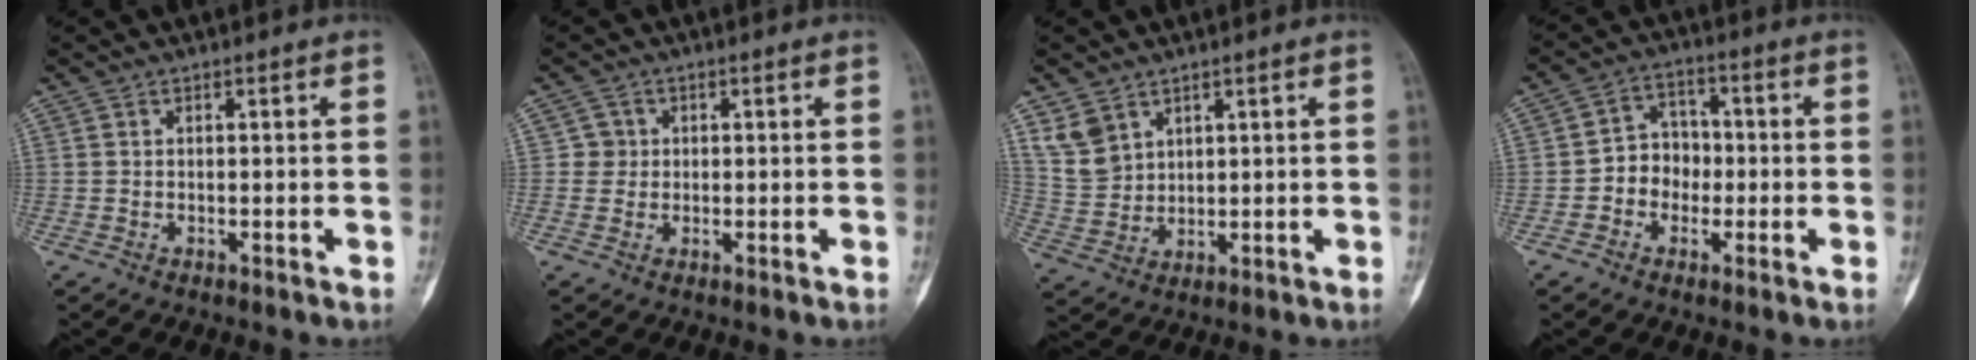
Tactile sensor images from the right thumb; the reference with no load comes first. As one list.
[{"total": 2.5, "force": [0.3, 2.5, 0.0], "torque": [0.018, 0.005, 0.000]}, {"total": 6.6, "force": [4.1, 4.6, 2.3], "torque": [-0.035, -0.016, 0.096]}, {"total": 7.2, "force": [-1.3, 6.2, 3.5], "torque": [-0.019, 0.026, -0.036]}]